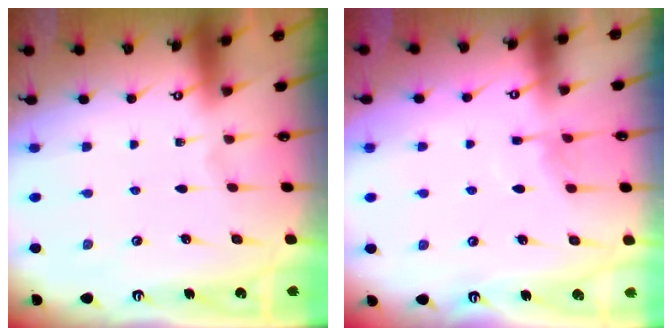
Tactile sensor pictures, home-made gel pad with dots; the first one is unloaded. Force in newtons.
{"total": 6.1, "press": 6.1, "slide": 0.8}